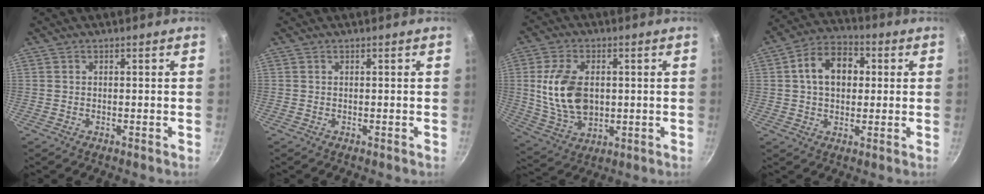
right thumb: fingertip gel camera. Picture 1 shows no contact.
{"total": 0.0}
{"total": 13.8, "force": [1.0, 8.8, 10.5], "torque": [-0.184, -0.010, 0.028]}
{"total": 11.4, "force": [1.9, 8.1, 7.8], "torque": [-0.092, 0.021, 0.016]}